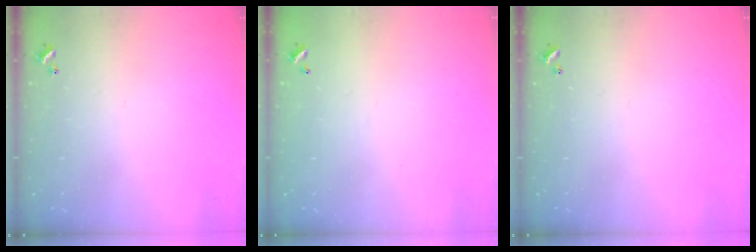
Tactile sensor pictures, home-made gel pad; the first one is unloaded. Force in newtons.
{"total": 2.9, "press": 2.9, "slide": 0.1}
{"total": 0.0}